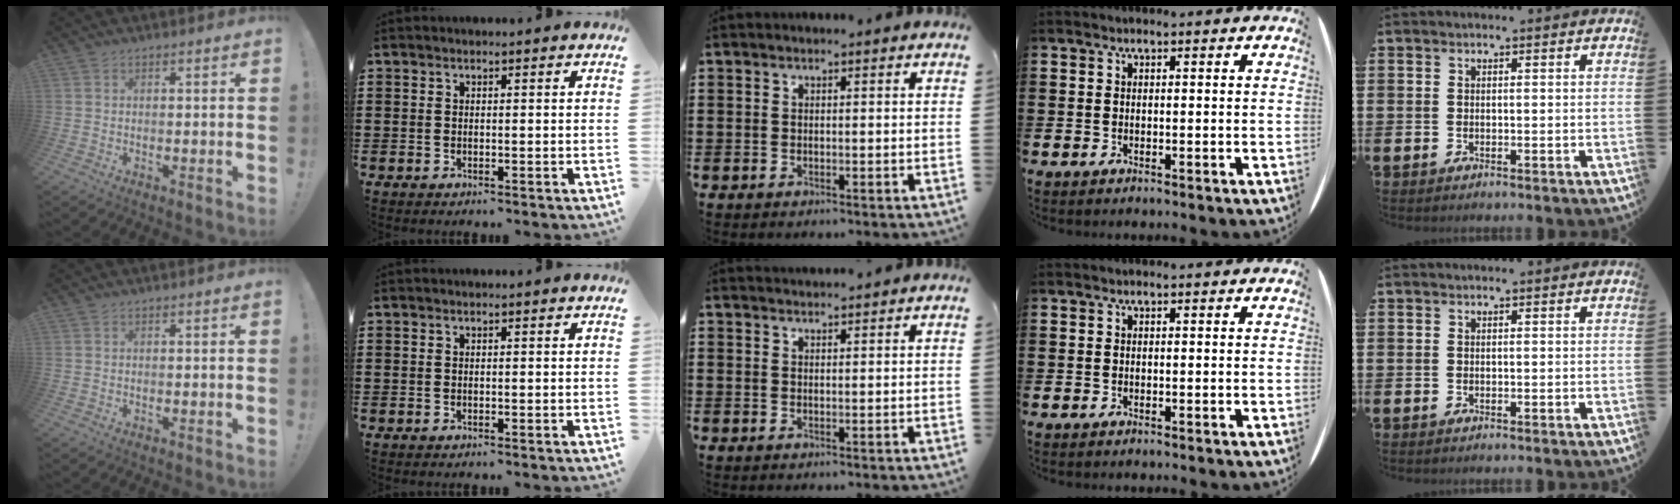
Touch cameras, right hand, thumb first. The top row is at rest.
{"middle": {"total": 1.4, "force": [1.4, 0.1, 0.0], "torque": [-0.003, 0.000, 0.026]}}